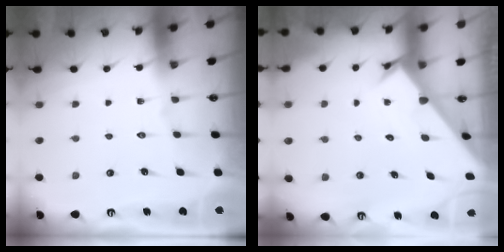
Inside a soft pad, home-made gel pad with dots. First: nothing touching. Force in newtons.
{"total": 2.2, "press": 2.2, "slide": 0.1}